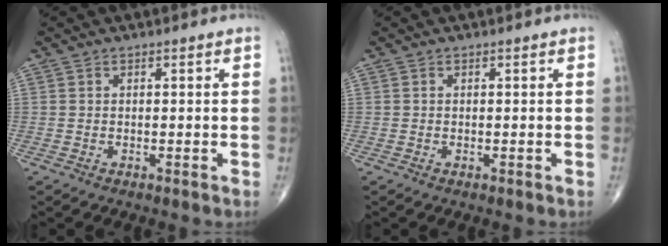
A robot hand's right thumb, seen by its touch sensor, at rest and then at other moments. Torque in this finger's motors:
{"motor_torque": [2.14, 0.83, -0.05, -0.17, -0.03]}